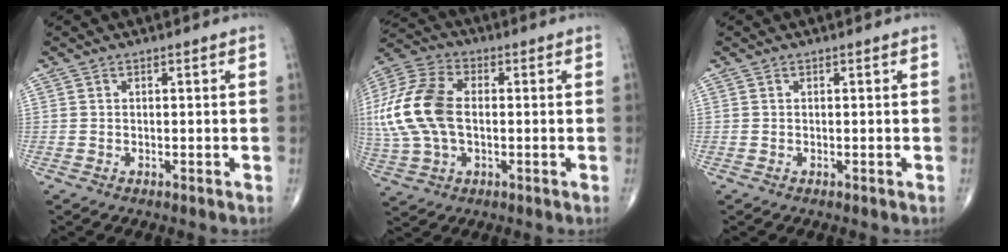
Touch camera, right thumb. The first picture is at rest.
{"total": 16.9, "force": [0.3, 10.3, 13.5], "torque": [-0.308, 0.017, 0.004]}
{"total": 0.0}